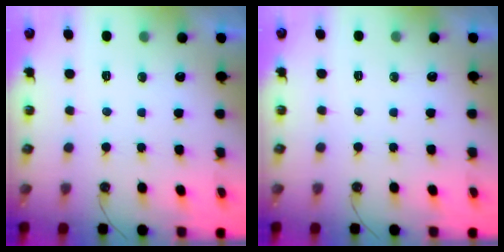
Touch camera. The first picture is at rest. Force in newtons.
{"total": 0.0}